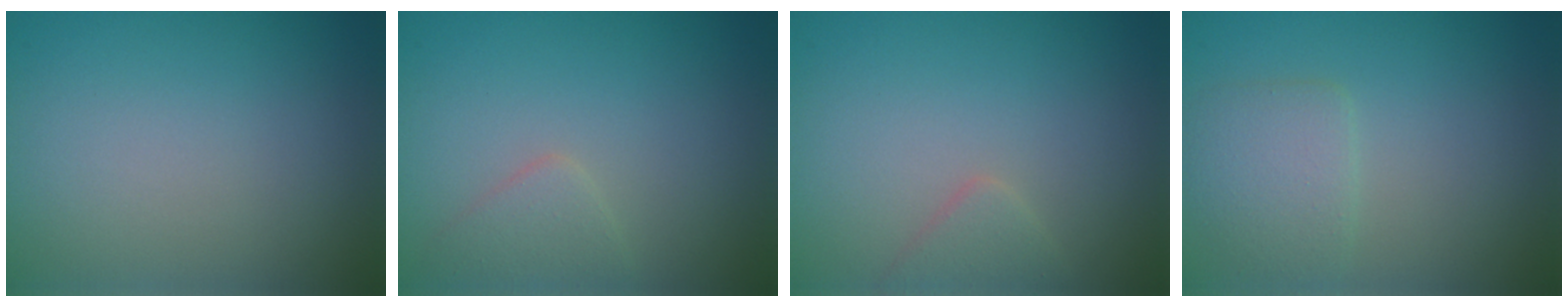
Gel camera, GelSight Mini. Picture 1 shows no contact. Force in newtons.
{"total": 1.7, "press": 1.7, "slide": 0.1}
{"total": 1.6, "press": 1.6, "slide": 0.1}
{"total": 2.4, "press": 2.4, "slide": 0.2}